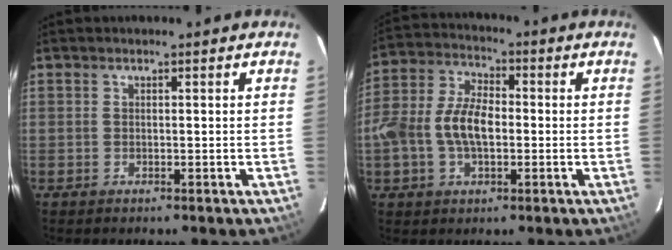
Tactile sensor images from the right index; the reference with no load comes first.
{"total": 11.0, "force": [-1.5, 6.3, 8.9], "torque": [-0.184, 0.015, -0.029]}